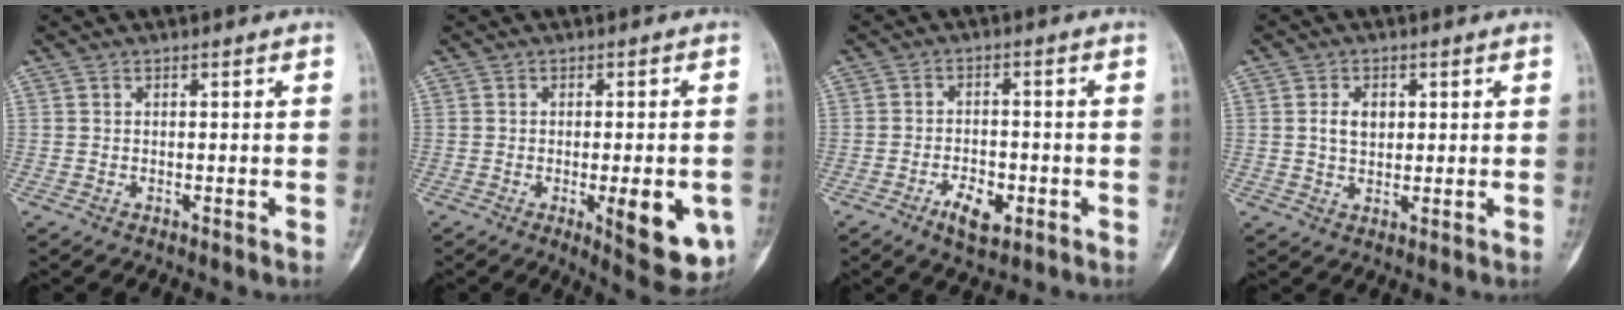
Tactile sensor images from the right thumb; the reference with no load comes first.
{"total": 12.1, "force": [-3.7, 3.9, 10.9], "torque": [-0.123, -0.006, -0.039]}
{"total": 6.0, "force": [-2.8, 3.1, 4.2], "torque": [-0.058, 0.016, -0.046]}
{"total": 3.5, "force": [0.9, 2.5, 2.2], "torque": [-0.022, 0.003, 0.015]}